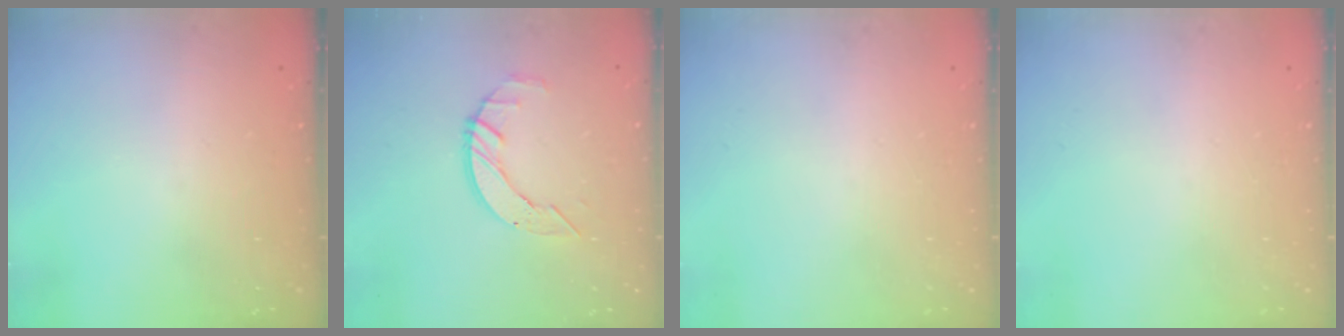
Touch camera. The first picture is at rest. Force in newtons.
{"total": 5.7, "press": 5.7, "slide": 0.6}
{"total": 0.0}
{"total": 0.0}